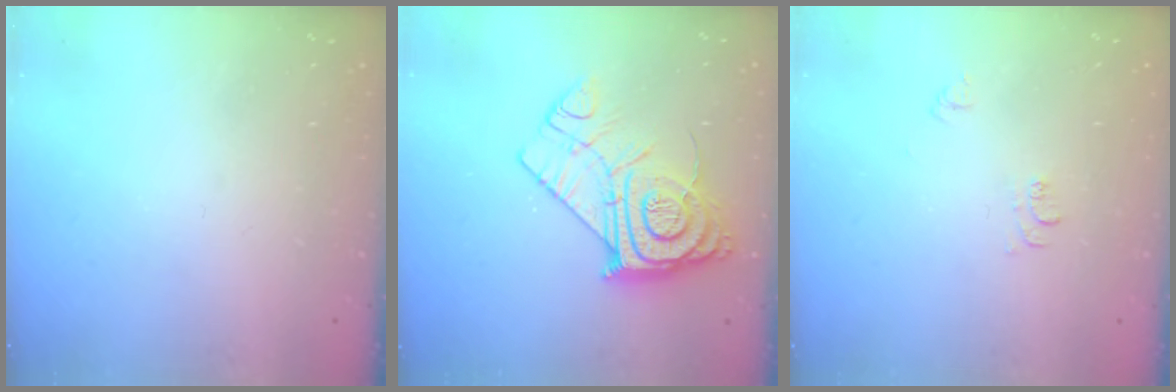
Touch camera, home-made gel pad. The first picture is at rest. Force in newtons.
{"total": 14.6, "press": 14.5, "slide": 1.4}
{"total": 3.9, "press": 3.9, "slide": 0.5}